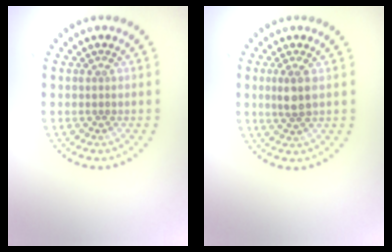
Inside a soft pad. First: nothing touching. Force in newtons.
{"total": 2.0, "press": 1.9, "slide": 0.8}